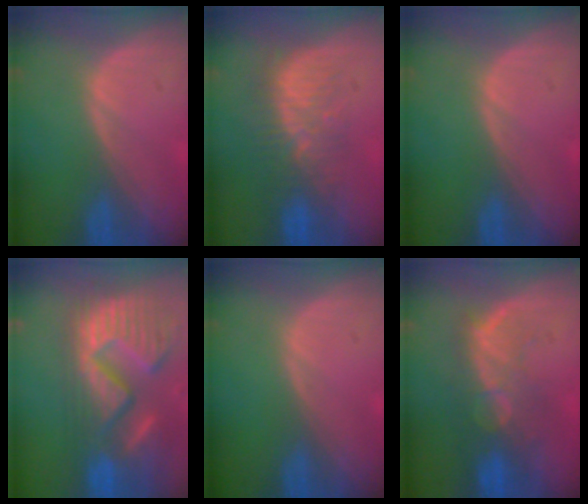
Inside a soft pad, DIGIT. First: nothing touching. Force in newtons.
{"total": 8.3, "press": 7.8, "slide": 2.8}
{"total": 0.0}
{"total": 15.1, "press": 12.6, "slide": 8.3}
{"total": 0.0}
{"total": 10.1, "press": 8.6, "slide": 5.4}